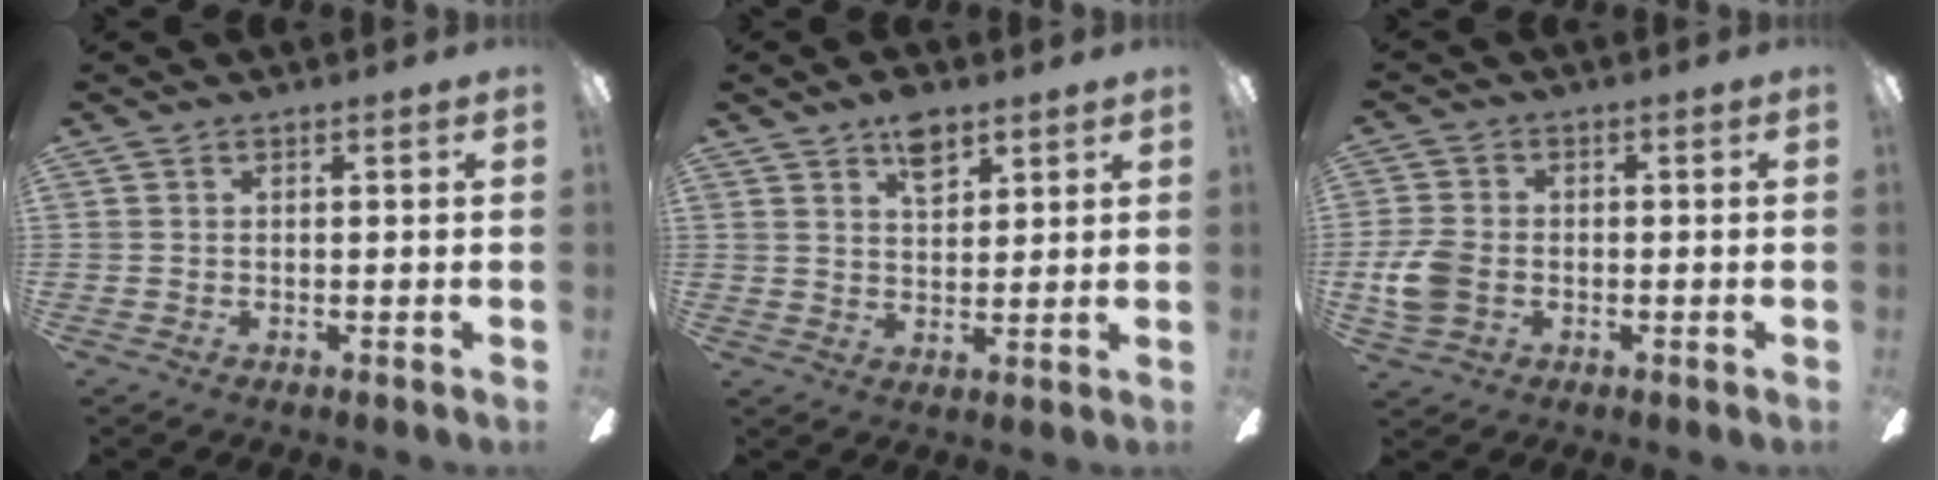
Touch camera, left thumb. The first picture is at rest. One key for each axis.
{"total": 6.7, "fx": 4.4, "fy": 3.4, "fz": 3.8, "tx": -0.054, "ty": -0.013, "tz": 0.075}
{"total": 7.3, "fx": -1.2, "fy": 5.5, "fz": 4.7, "tx": -0.110, "ty": 0.011, "tz": -0.023}